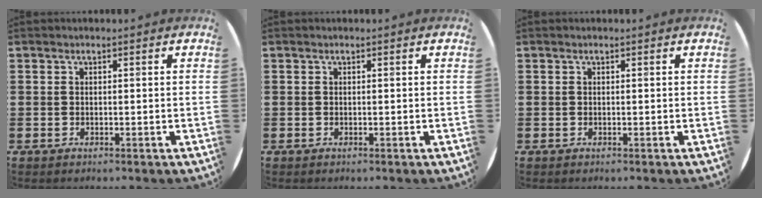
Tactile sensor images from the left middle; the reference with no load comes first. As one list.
[{"total": 0.0}, {"total": 0.0}]